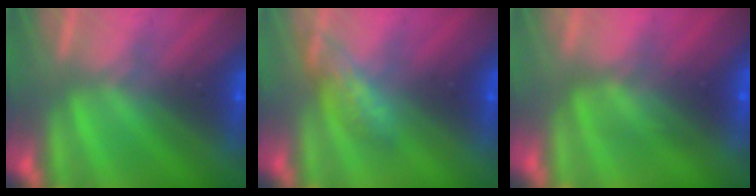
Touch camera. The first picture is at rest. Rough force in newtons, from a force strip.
{"total": 2.7}
{"total": 2.6}